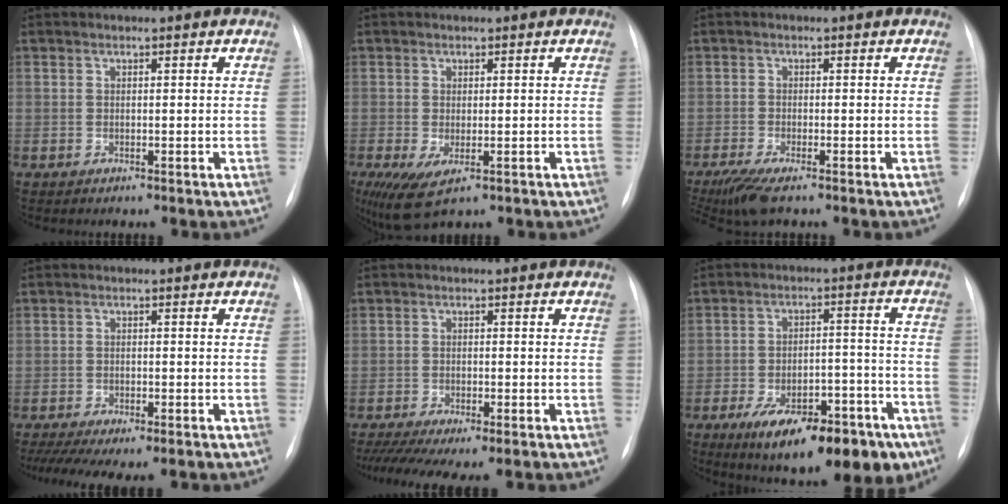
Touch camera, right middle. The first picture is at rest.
{"total": 6.9, "force": [-3.3, 3.1, 5.2], "torque": [-0.094, -0.022, -0.048]}
{"total": 4.8, "force": [-3.5, 0.6, 3.3], "torque": [-0.065, -0.015, -0.063]}
{"total": 10.9, "force": [-8.3, 3.3, 6.2], "torque": [-0.107, -0.001, -0.119]}
{"total": 10.1, "force": [-7.8, 2.2, 6.0], "torque": [-0.103, -0.008, -0.119]}
{"total": 18.0, "force": [-11.0, 7.1, 12.4], "torque": [-0.139, 0.015, -0.155]}